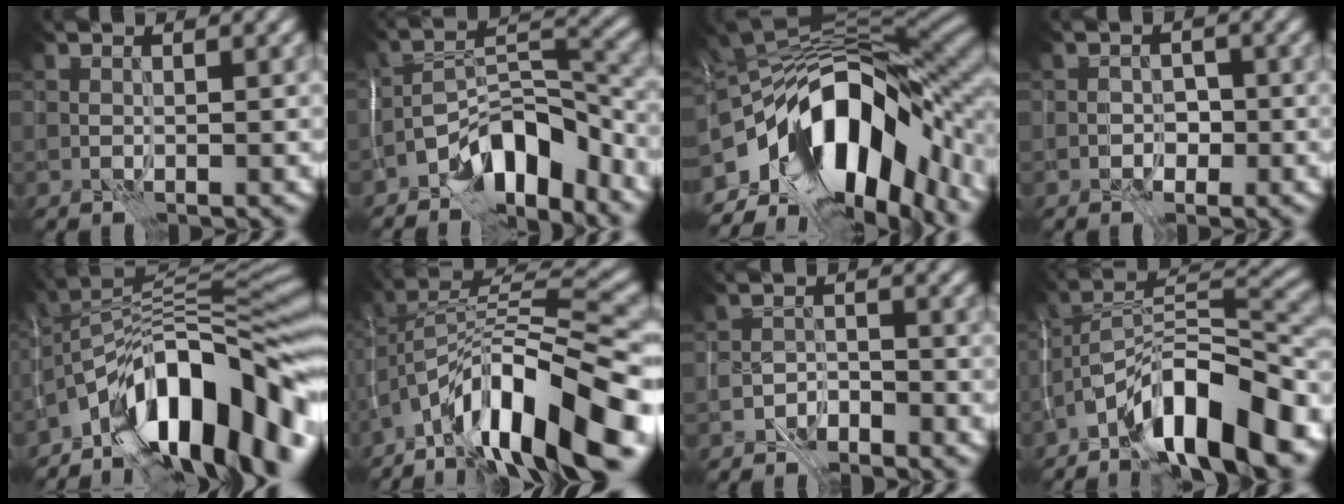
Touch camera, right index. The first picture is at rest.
{"total": 7.8, "force": [-5.5, 3.1, 4.6], "torque": [-0.059, 0.011, -0.107]}
{"total": 15.1, "force": [-5.4, 8.2, 11.5], "torque": [-0.187, 0.015, -0.094]}
{"total": 1.5, "force": [-0.7, 1.1, 0.7], "torque": [-0.005, 0.003, -0.014]}
{"total": 13.4, "force": [-7.0, 5.3, 10.1], "torque": [-0.144, 0.029, -0.128]}
{"total": 14.3, "force": [-8.4, 4.1, 10.9], "torque": [-0.182, 0.022, -0.148]}
{"total": 2.4, "force": [-2.1, 0.9, 0.5], "torque": [-0.008, 0.005, -0.047]}
{"total": 11.9, "force": [-7.6, 3.7, 8.3], "torque": [-0.126, 0.016, -0.150]}